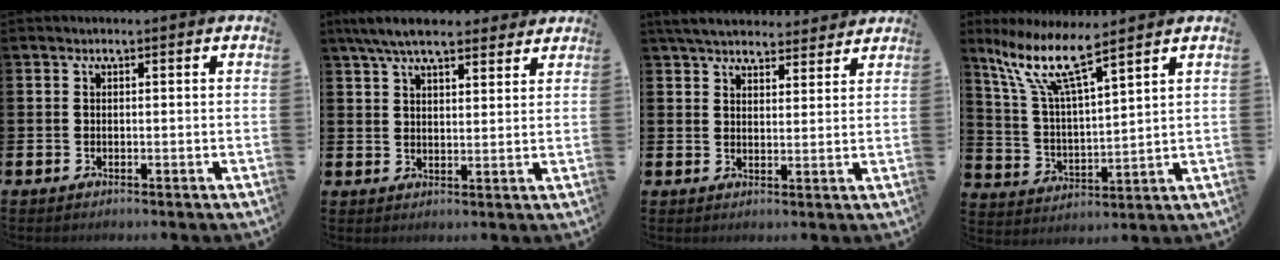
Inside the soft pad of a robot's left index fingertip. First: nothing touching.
{"total": 6.9, "force": [6.1, 1.7, 2.7], "torque": [-0.069, -0.015, 0.112]}
{"total": 5.4, "force": [5.1, 1.3, 1.2], "torque": [-0.039, -0.022, 0.094]}
{"total": 9.7, "force": [7.6, 1.7, 5.7], "torque": [-0.143, -0.029, 0.134]}